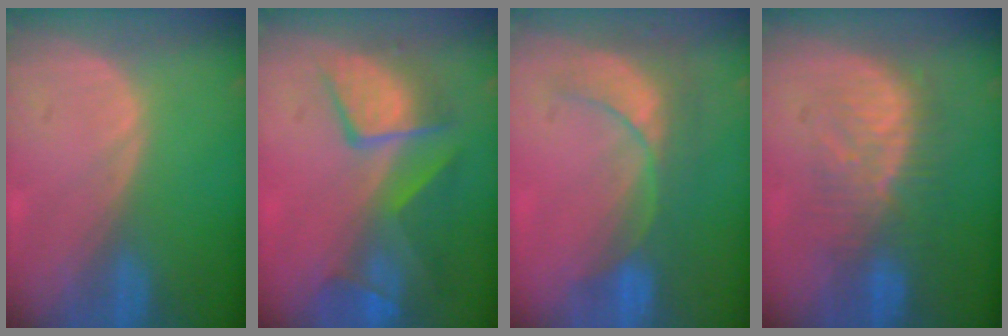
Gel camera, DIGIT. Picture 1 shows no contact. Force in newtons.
{"total": 9.7, "press": 8.6, "slide": 4.6}
{"total": 9.1, "press": 7.8, "slide": 4.7}
{"total": 8.2, "press": 8.0, "slide": 1.6}